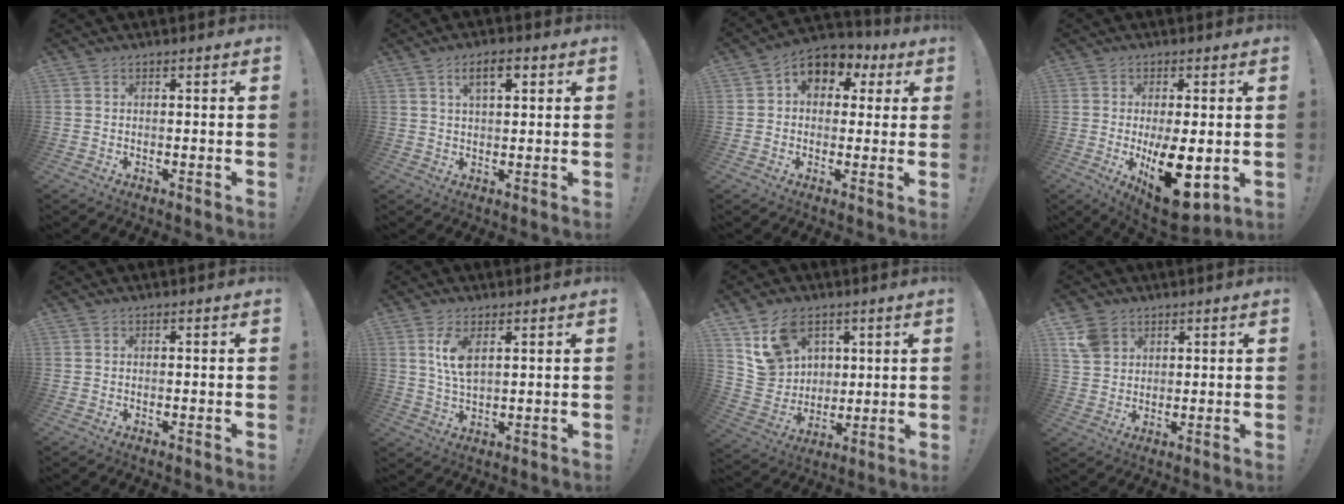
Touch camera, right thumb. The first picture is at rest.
{"total": 5.6, "force": [2.5, 2.1, 4.5], "torque": [-0.070, -0.001, 0.038]}
{"total": 8.0, "force": [2.4, 6.5, 3.9], "torque": [-0.050, -0.009, 0.048]}
{"total": 15.5, "force": [-2.9, 6.5, 13.7], "torque": [-0.210, -0.003, -0.026]}
{"total": 0.0}
{"total": 6.9, "force": [2.7, 2.8, 5.7], "torque": [-0.102, -0.013, 0.043]}
{"total": 13.5, "force": [7.4, 10.1, 4.9], "torque": [-0.090, -0.033, 0.152]}
{"total": 6.9, "force": [3.8, 5.1, 2.6], "torque": [-0.043, -0.010, 0.078]}